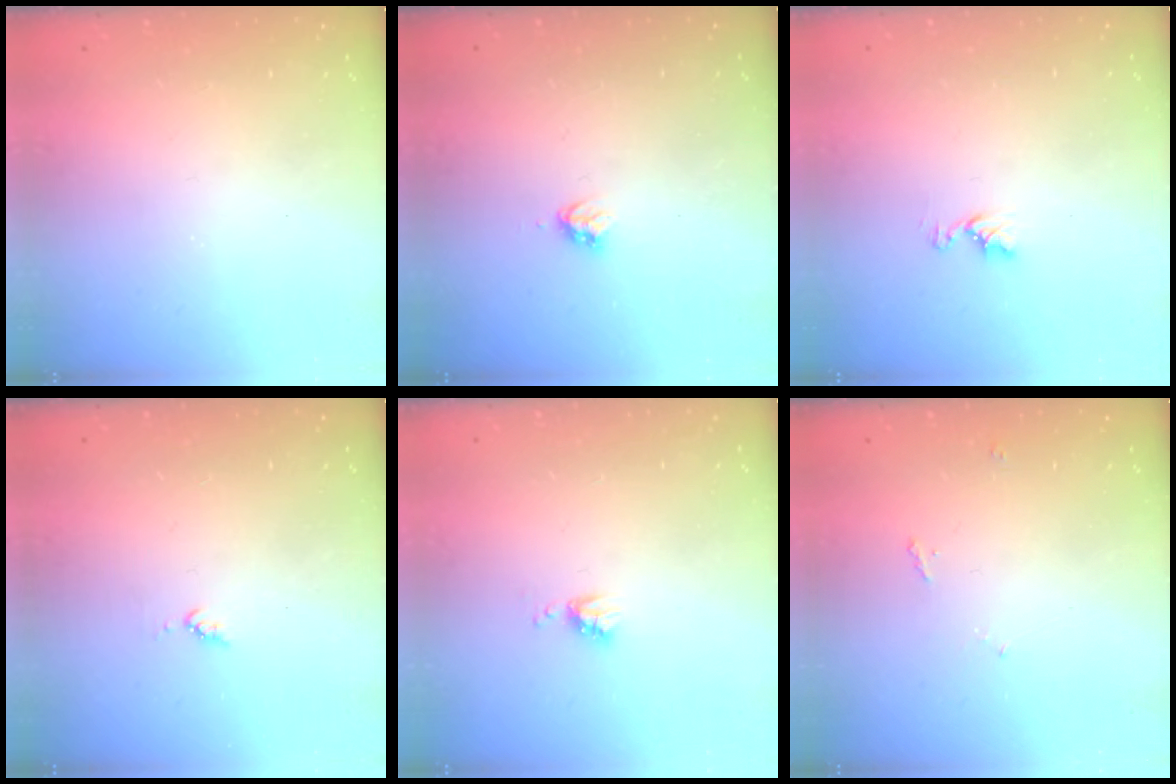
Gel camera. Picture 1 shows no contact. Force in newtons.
{"total": 3.2, "press": 3.1, "slide": 0.5}
{"total": 5.1, "press": 5.1, "slide": 0.6}
{"total": 4.4, "press": 4.3, "slide": 0.4}
{"total": 4.1, "press": 4.0, "slide": 0.5}
{"total": 4.7, "press": 4.7, "slide": 0.6}